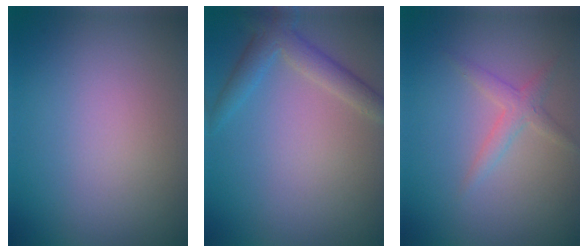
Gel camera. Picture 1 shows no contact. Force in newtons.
{"total": 3.0, "press": 3.0, "slide": 0.1}
{"total": 1.8, "press": 1.8, "slide": 0.0}